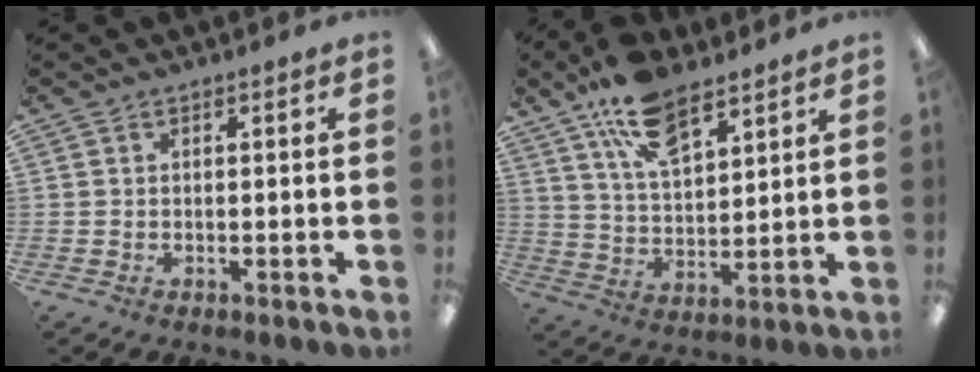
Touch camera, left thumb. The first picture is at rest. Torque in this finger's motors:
{"motor_torque": [0.57, 0.00, 1.69, -1.07, 0.34]}